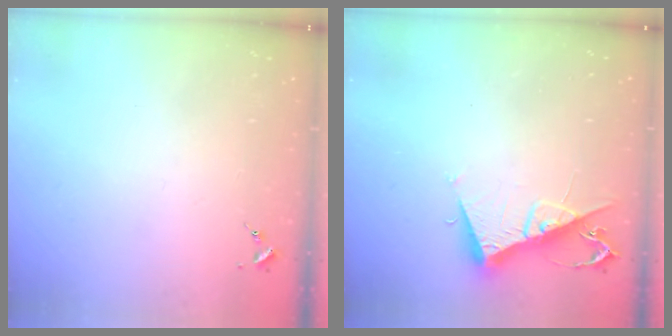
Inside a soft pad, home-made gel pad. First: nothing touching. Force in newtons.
{"total": 10.3, "press": 10.3, "slide": 0.6}